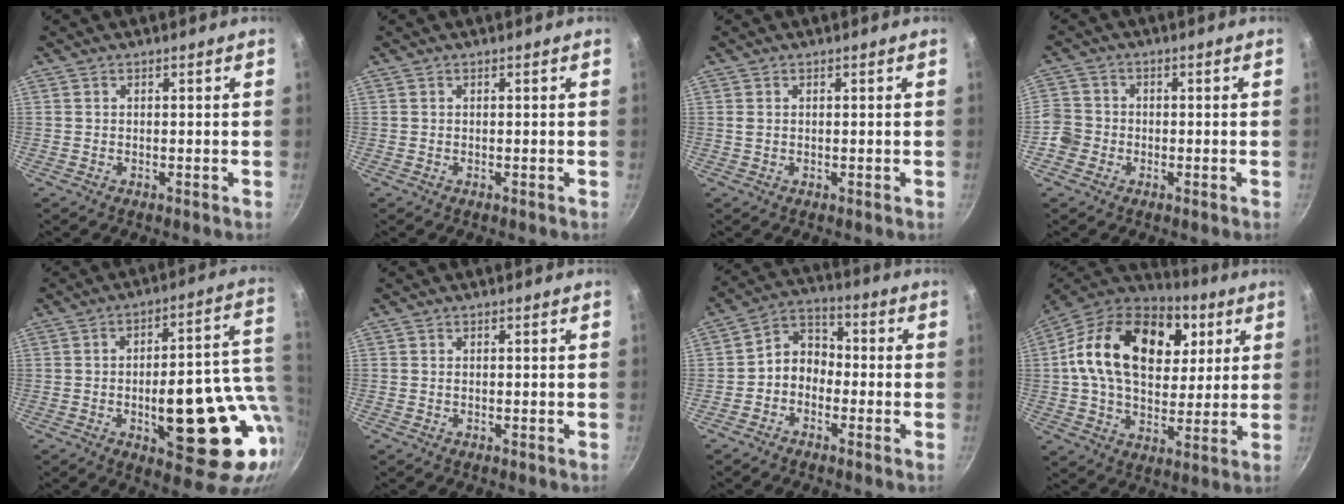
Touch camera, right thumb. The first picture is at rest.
{"total": 0.0}
{"total": 0.6, "force": [0.2, 0.3, 0.4], "torque": [-0.009, 0.001, 0.003]}
{"total": 5.3, "force": [-1.9, 4.7, 1.5], "torque": [-0.011, 0.025, -0.047]}
{"total": 22.9, "force": [-3.2, 9.5, 20.6], "torque": [-0.227, 0.011, -0.034]}
{"total": 0.0}
{"total": 6.8, "force": [-1.9, 5.4, 3.7], "torque": [-0.033, 0.038, -0.054]}
{"total": 25.8, "force": [7.2, 16.9, 18.1], "torque": [-0.286, 0.006, 0.107]}